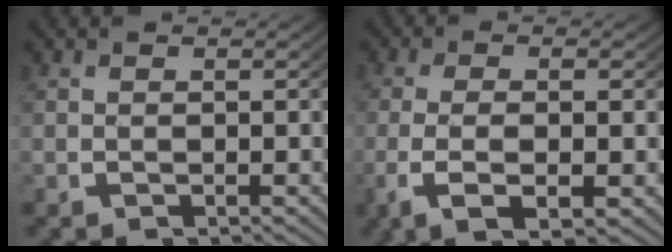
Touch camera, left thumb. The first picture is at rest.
{"total": 5.2, "force": [-1.3, 2.1, 4.6], "torque": [-0.102, -0.012, -0.015]}